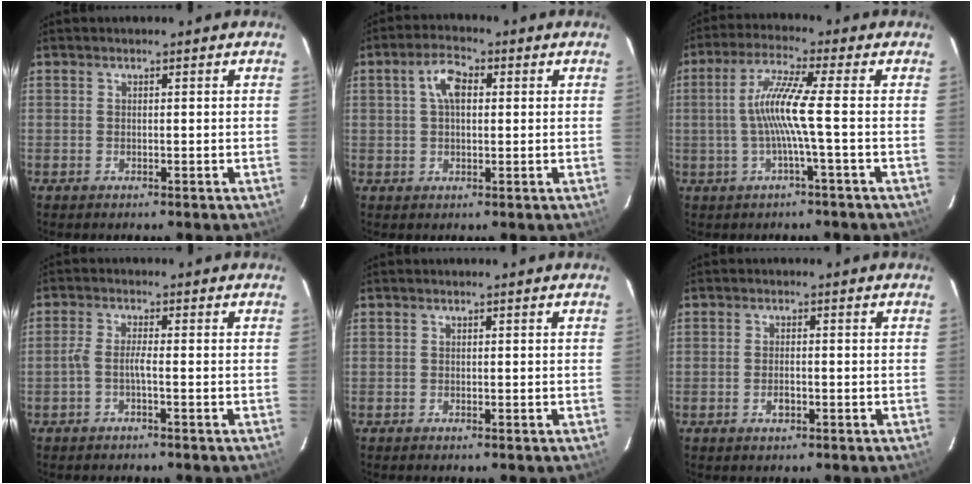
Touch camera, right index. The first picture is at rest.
{"total": 5.2, "force": [1.2, 2.8, 4.2], "torque": [-0.079, 0.018, 0.023]}
{"total": 7.8, "force": [-1.1, -1.3, 7.6], "torque": [-0.160, 0.003, -0.019]}
{"total": 2.3, "force": [-1.3, -0.1, 1.9], "torque": [-0.045, 0.004, -0.026]}
{"total": 0.0}
{"total": 2.2, "force": [-0.9, 1.0, 1.7], "torque": [-0.034, 0.001, -0.016]}